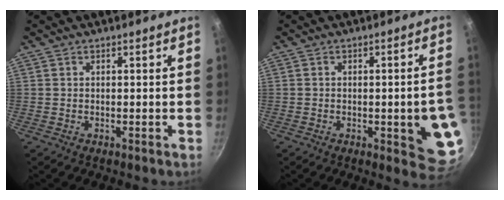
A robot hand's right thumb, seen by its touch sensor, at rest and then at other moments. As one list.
[{"total": 10.6, "force": [-1.9, 3.2, 10.0], "torque": [-0.090, 0.008, -0.019]}]